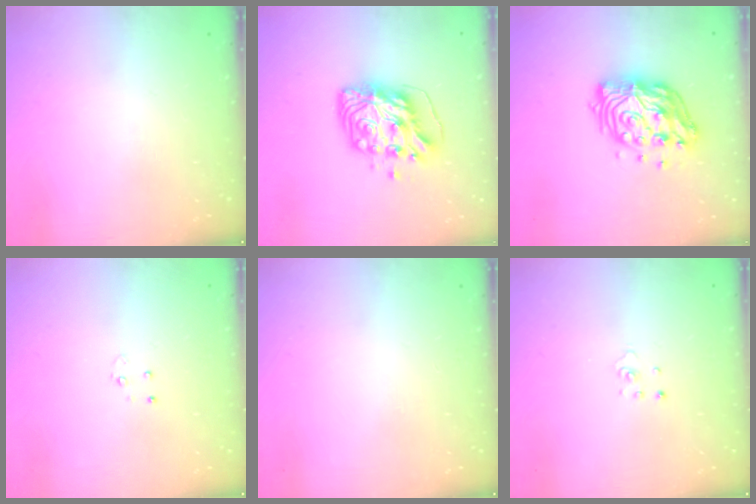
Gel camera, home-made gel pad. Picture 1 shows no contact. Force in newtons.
{"total": 10.0, "press": 9.9, "slide": 1.4}
{"total": 13.4, "press": 13.3, "slide": 1.6}
{"total": 3.0, "press": 3.0, "slide": 0.4}
{"total": 0.0}
{"total": 1.1, "press": 1.1, "slide": 0.1}